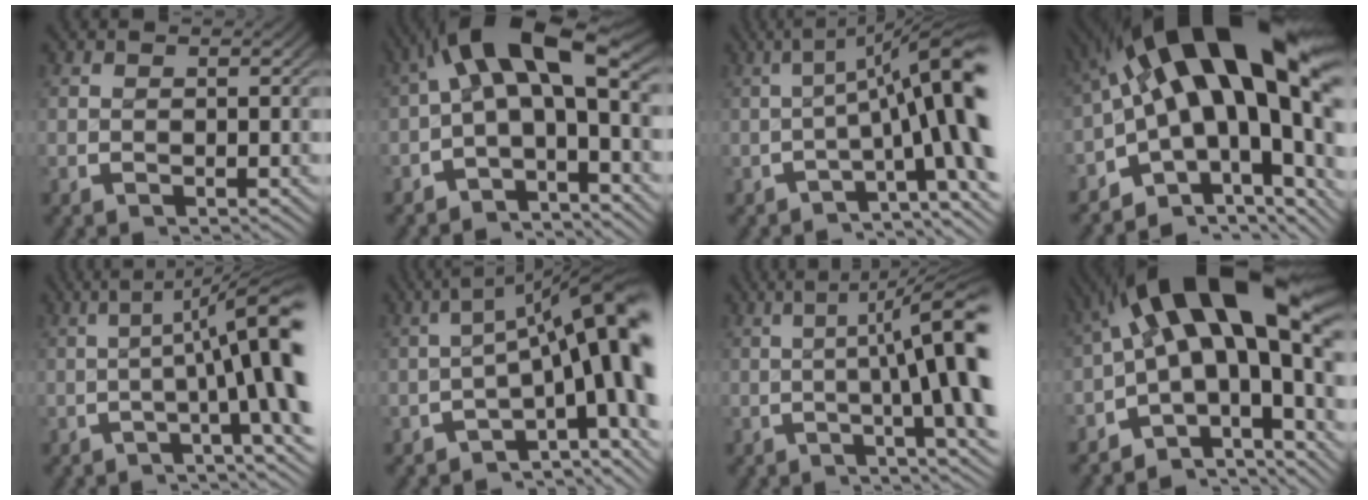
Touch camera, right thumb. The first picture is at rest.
{"total": 9.2, "force": [0.4, 5.3, 7.4], "torque": [-0.111, 0.015, -0.010]}
{"total": 10.7, "force": [0.4, 4.7, 9.6], "torque": [-0.117, 0.003, 0.002]}
{"total": 19.7, "force": [-0.5, 11.9, 15.7], "torque": [-0.270, -0.020, 0.000]}
{"total": 11.8, "force": [0.5, 5.0, 10.6], "torque": [-0.121, 0.000, 0.000]}
{"total": 12.6, "force": [-0.6, 6.5, 10.8], "torque": [-0.126, -0.010, -0.008]}
{"total": 12.5, "force": [1.5, 5.3, 11.2], "torque": [-0.130, 0.009, 0.010]}
{"total": 16.2, "force": [-1.0, 10.5, 12.4], "torque": [-0.227, -0.021, -0.017]}